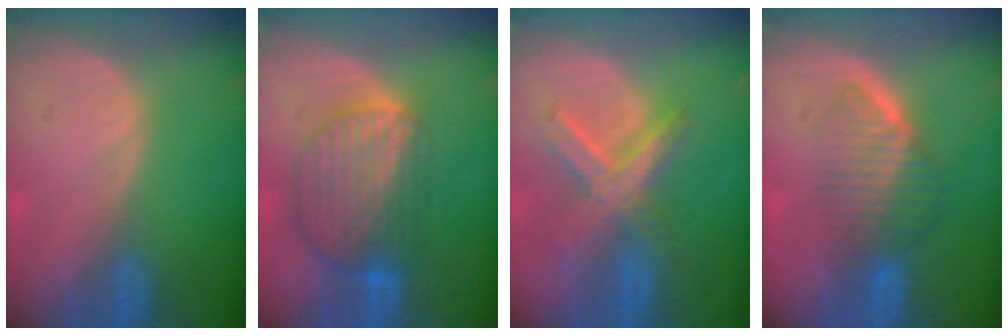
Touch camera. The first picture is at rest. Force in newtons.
{"total": 8.9, "press": 7.7, "slide": 4.4}
{"total": 7.6, "press": 6.5, "slide": 3.8}
{"total": 6.7, "press": 6.1, "slide": 2.8}